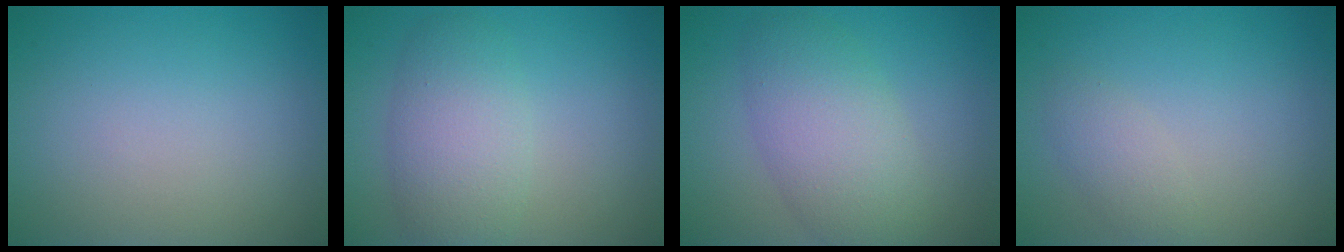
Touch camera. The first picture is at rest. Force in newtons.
{"total": 4.9, "press": 4.9, "slide": 0.1}
{"total": 5.7, "press": 5.7, "slide": 0.1}
{"total": 1.7, "press": 1.7, "slide": 0.1}